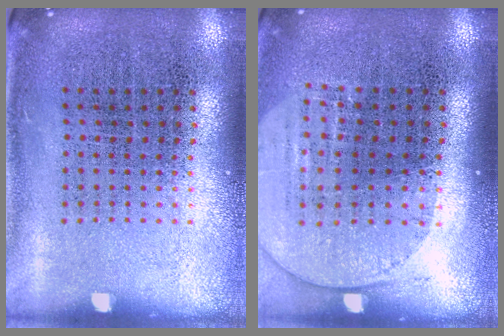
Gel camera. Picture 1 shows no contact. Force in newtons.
{"total": 1.6, "press": 1.4, "slide": 0.6}